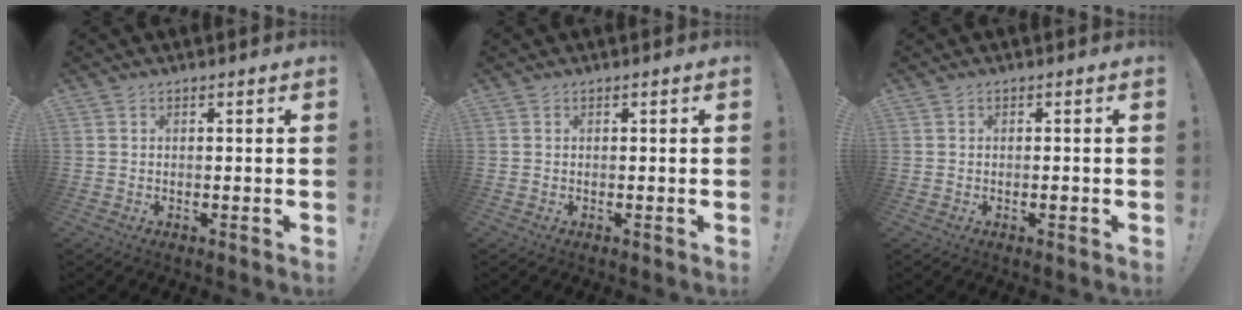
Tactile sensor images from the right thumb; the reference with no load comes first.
{"total": 0.0}
{"total": 1.2, "force": [-0.6, 0.6, 0.8], "torque": [-0.006, 0.000, -0.011]}